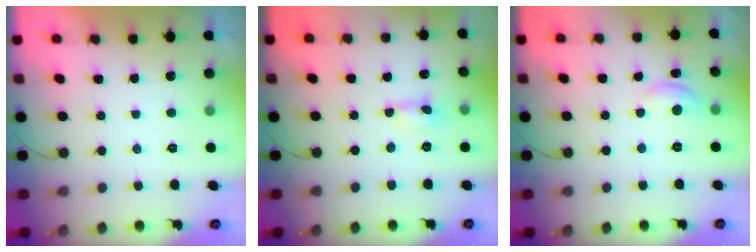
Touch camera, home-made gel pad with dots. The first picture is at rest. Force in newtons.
{"total": 0.0}
{"total": 6.6, "press": 6.6, "slide": 0.6}